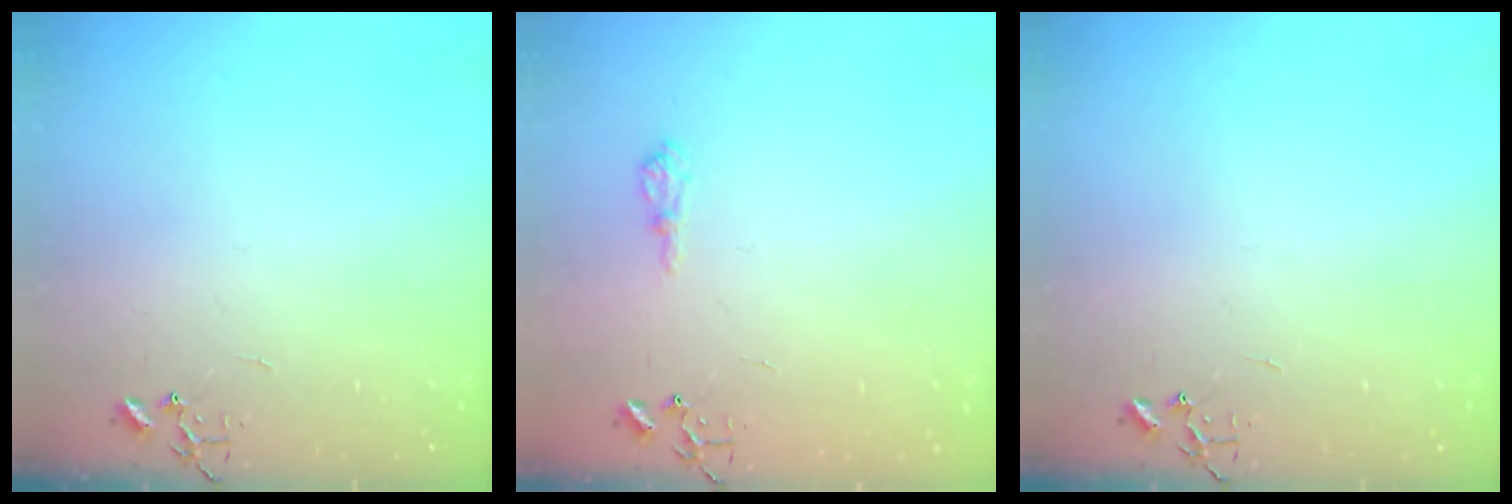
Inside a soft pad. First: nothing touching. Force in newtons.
{"total": 7.1, "press": 7.1, "slide": 0.9}
{"total": 0.0}